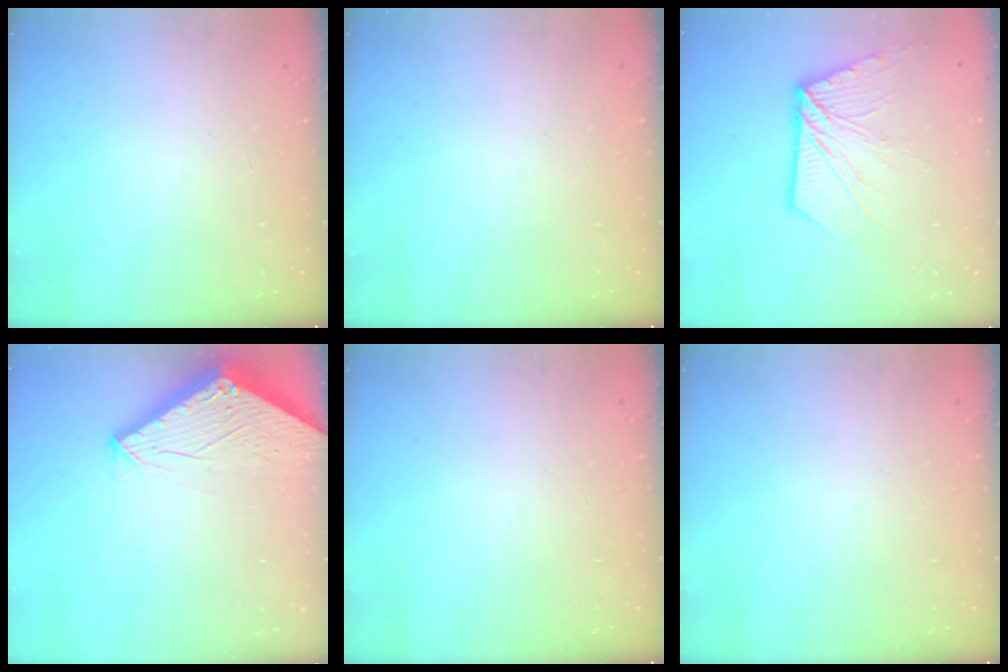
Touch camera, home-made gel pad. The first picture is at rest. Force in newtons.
{"total": 0.0}
{"total": 12.9, "press": 12.8, "slide": 1.4}
{"total": 2.8, "press": 2.8, "slide": 0.1}
{"total": 0.0}
{"total": 0.0}